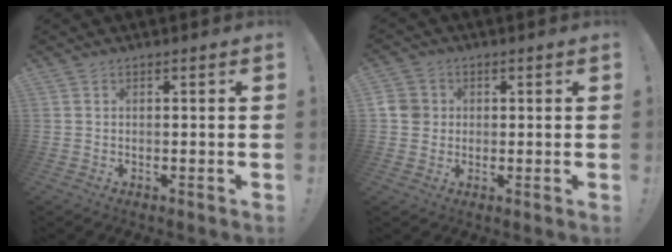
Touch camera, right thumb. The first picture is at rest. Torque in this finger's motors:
{"motor_torque": [0.42, 0.25, 0.21, -0.12, -0.03]}